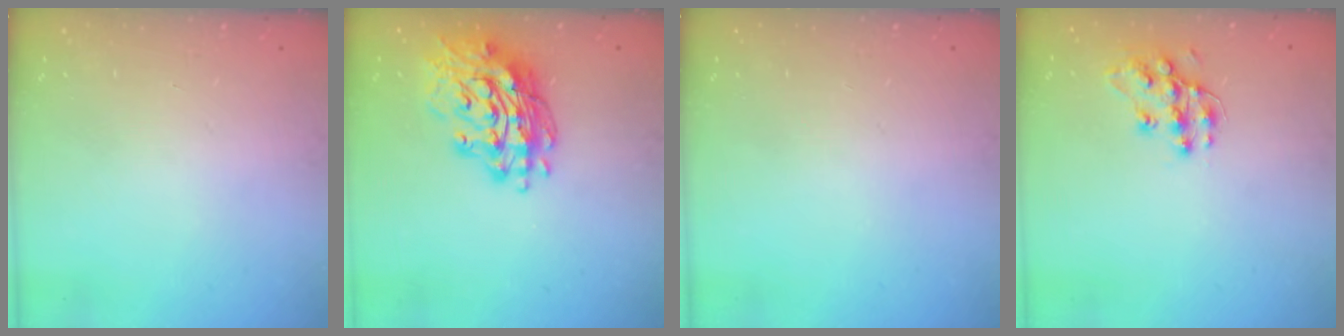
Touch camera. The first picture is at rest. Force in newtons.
{"total": 18.5, "press": 18.4, "slide": 2.1}
{"total": 0.0}
{"total": 11.3, "press": 11.3, "slide": 0.2}